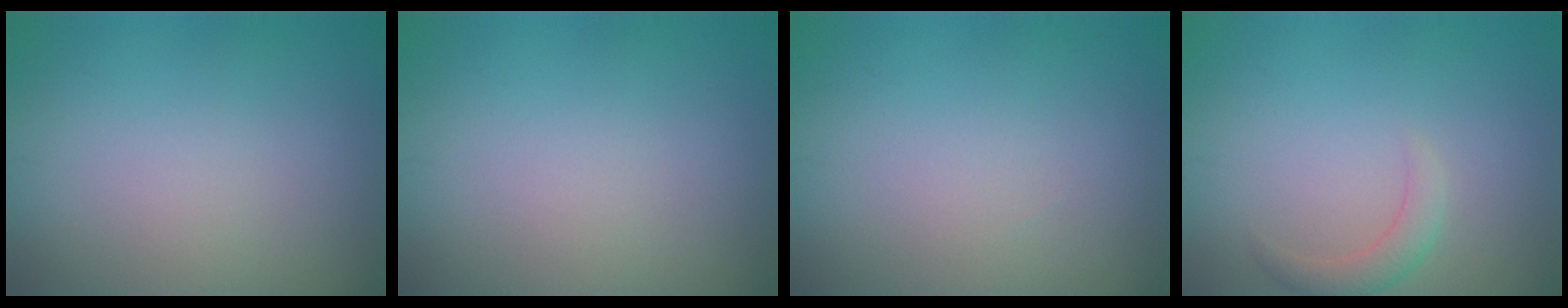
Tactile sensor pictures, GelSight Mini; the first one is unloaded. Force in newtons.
{"total": 0.0}
{"total": 0.0}
{"total": 1.7, "press": 1.7, "slide": 0.3}